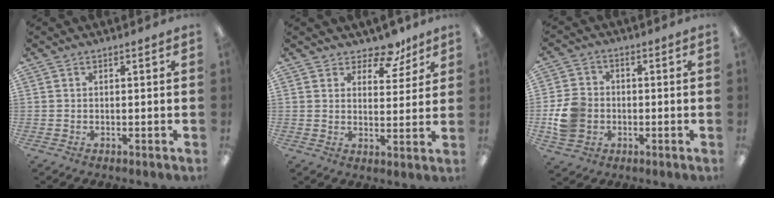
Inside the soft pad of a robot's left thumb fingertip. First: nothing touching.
{"total": 7.2, "force": [5.8, 3.6, 2.0], "torque": [-0.029, -0.033, 0.104]}
{"total": 9.6, "force": [-1.4, 8.2, 4.8], "torque": [-0.095, 0.018, -0.023]}